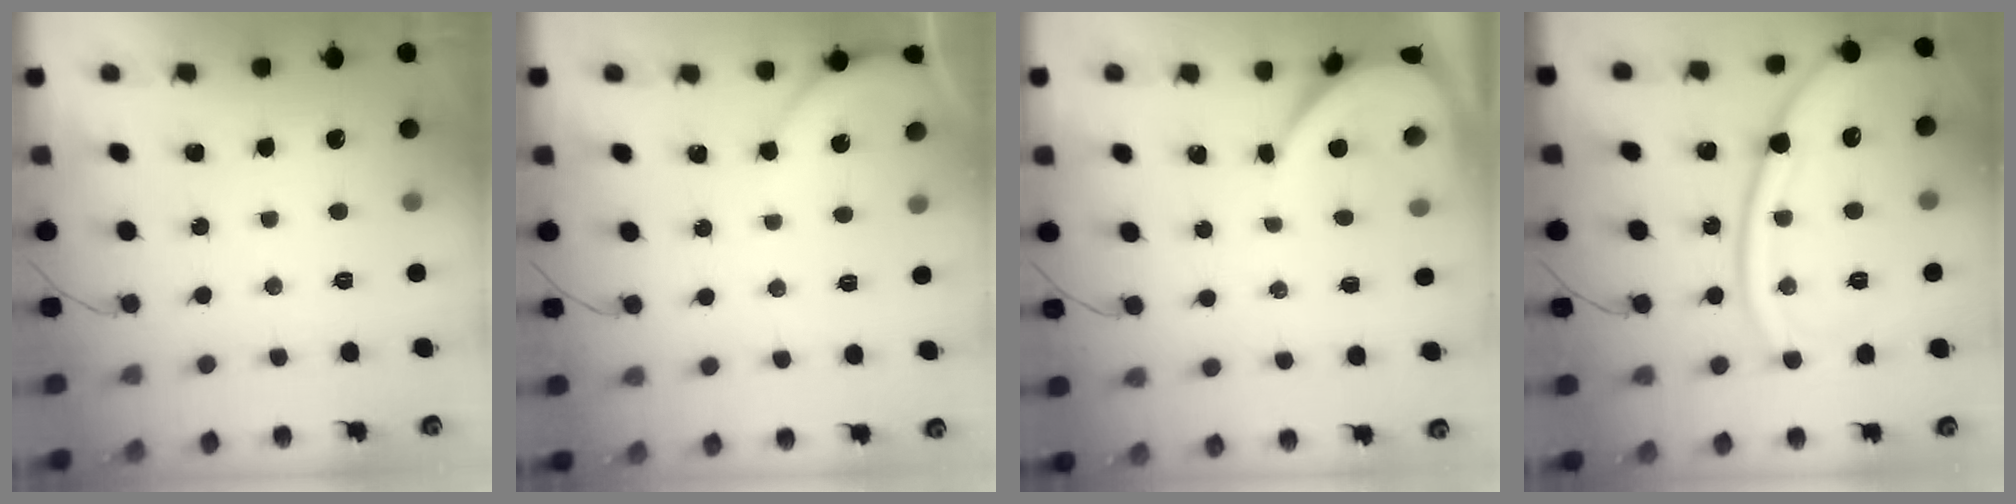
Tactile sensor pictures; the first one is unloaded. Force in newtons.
{"total": 2.2, "press": 2.2, "slide": 0.3}
{"total": 3.8, "press": 3.8, "slide": 0.5}
{"total": 18.4, "press": 18.3, "slide": 1.9}